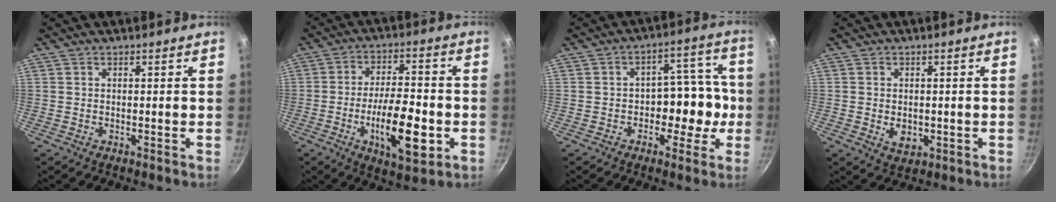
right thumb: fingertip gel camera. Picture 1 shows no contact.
{"total": 14.8, "force": [-4.2, 5.6, 13.0], "torque": [-0.202, 0.017, -0.065]}
{"total": 10.0, "force": [-2.2, 6.8, 7.0], "torque": [-0.033, 0.049, -0.033]}
{"total": 4.0, "force": [-0.6, 2.9, 2.7], "torque": [-0.034, -0.005, -0.002]}